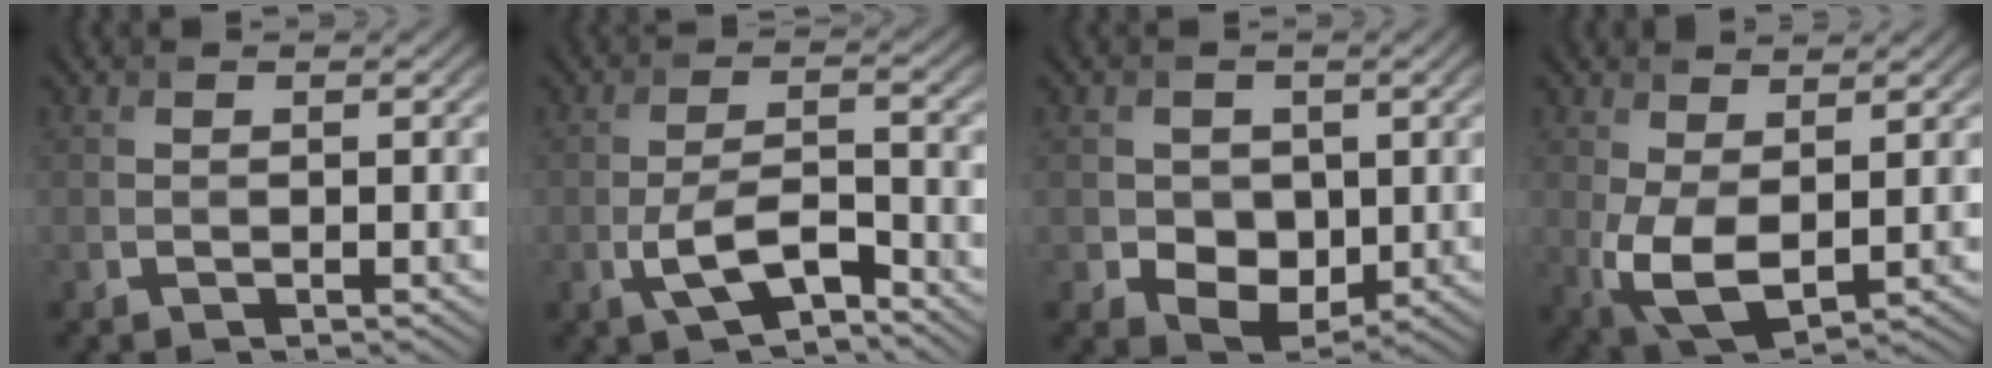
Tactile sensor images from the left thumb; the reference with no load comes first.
{"total": 6.1, "force": [-3.1, 2.3, 4.7], "torque": [-0.102, -0.001, -0.061]}
{"total": 5.2, "force": [-0.2, 4.3, 2.8], "torque": [-0.060, -0.010, -0.008]}
{"total": 6.6, "force": [0.2, 3.5, 5.5], "torque": [-0.135, -0.008, 0.009]}